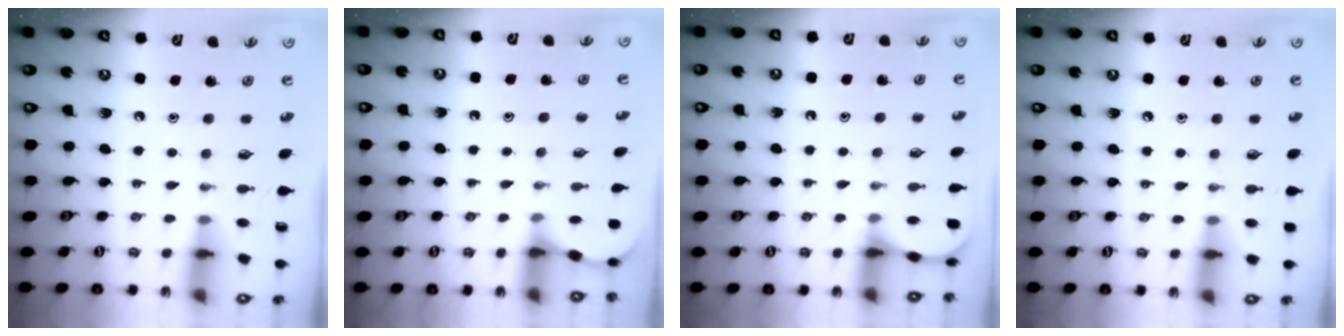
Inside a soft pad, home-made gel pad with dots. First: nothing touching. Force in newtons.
{"total": 1.8, "press": 1.8, "slide": 0.2}
{"total": 3.2, "press": 3.2, "slide": 0.4}
{"total": 2.9, "press": 2.9, "slide": 0.4}